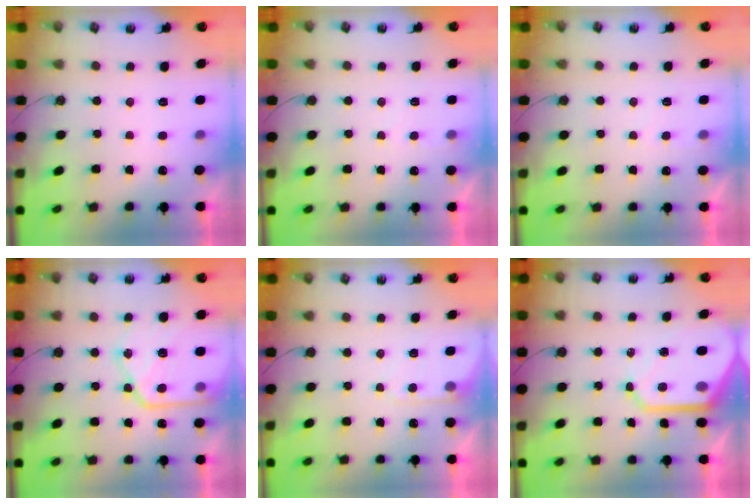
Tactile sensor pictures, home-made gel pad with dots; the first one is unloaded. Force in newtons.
{"total": 2.0, "press": 2.0, "slide": 0.3}
{"total": 2.0, "press": 2.0, "slide": 0.3}
{"total": 18.2, "press": 18.1, "slide": 1.9}
{"total": 5.2, "press": 5.2, "slide": 0.6}
{"total": 11.6, "press": 11.5, "slide": 1.0}